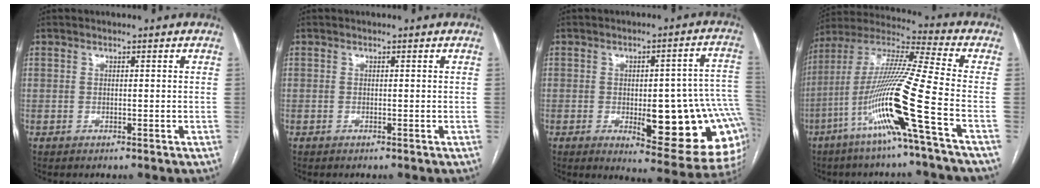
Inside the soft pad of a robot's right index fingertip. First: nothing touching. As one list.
[{"total": 0.0}, {"total": 20.2, "force": [-3.7, 5.7, 19.0], "torque": [-0.142, 0.022, -0.022]}, {"total": 17.5, "force": [-7.0, -2.0, 15.9], "torque": [-0.319, -0.010, -0.140]}]